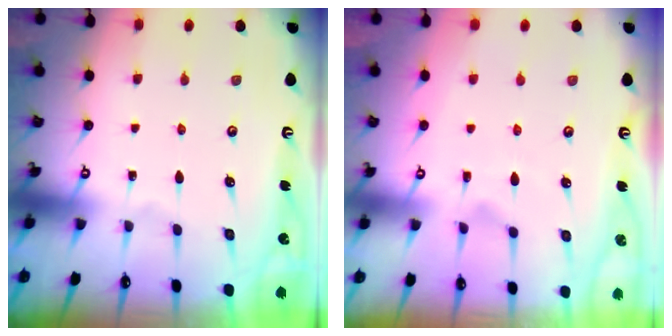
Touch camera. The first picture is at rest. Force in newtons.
{"total": 1.2, "press": 0.5, "slide": 1.1}